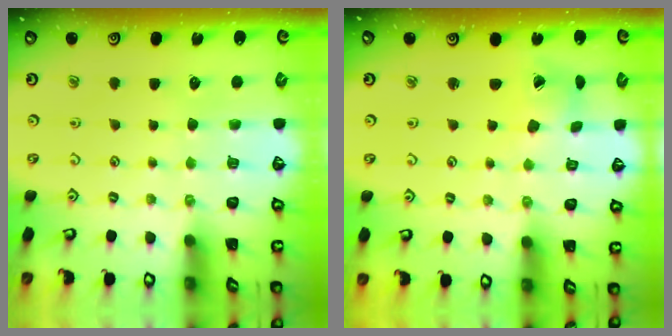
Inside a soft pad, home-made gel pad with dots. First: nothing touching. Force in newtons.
{"total": 4.3, "press": 4.3, "slide": 0.5}